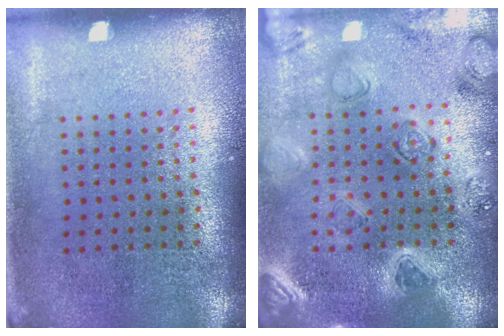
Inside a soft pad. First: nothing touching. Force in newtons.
{"total": 2.2, "press": 2.2, "slide": 0.2}